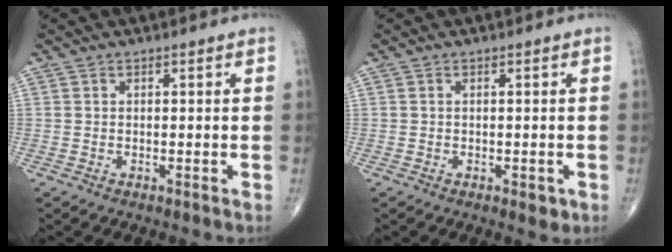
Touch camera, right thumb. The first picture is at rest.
{"total": 2.0, "force": [-0.7, 0.9, 1.6], "torque": [-0.016, -0.001, -0.006]}